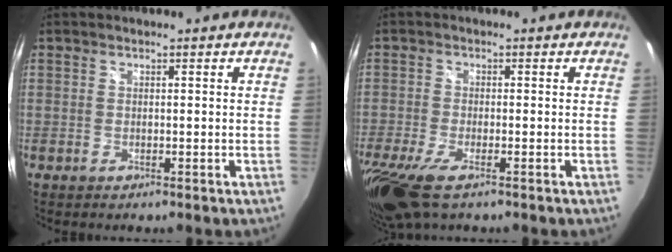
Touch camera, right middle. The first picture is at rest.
{"total": 10.2, "force": [-6.5, 3.0, 7.3], "torque": [-0.175, -0.045, -0.124]}